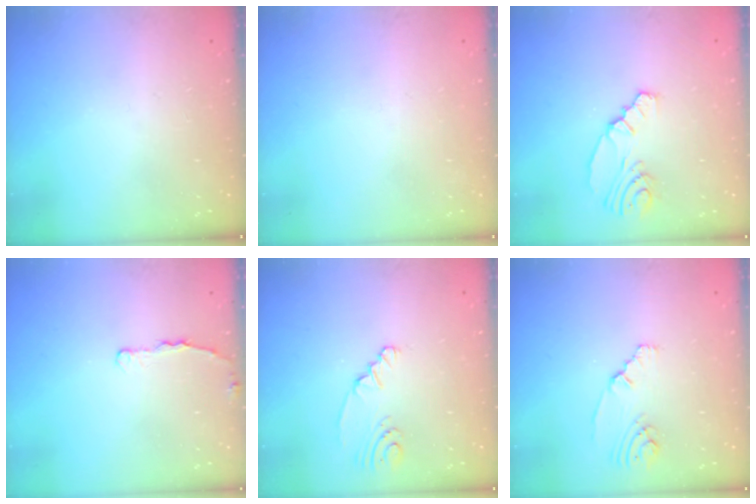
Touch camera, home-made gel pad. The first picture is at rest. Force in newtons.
{"total": 1.5, "press": 1.4, "slide": 0.2}
{"total": 5.9, "press": 4.0, "slide": 4.3}
{"total": 2.3, "press": 2.3, "slide": 0.4}
{"total": 2.9, "press": 2.7, "slide": 0.9}
{"total": 2.2, "press": 2.2, "slide": 0.5}